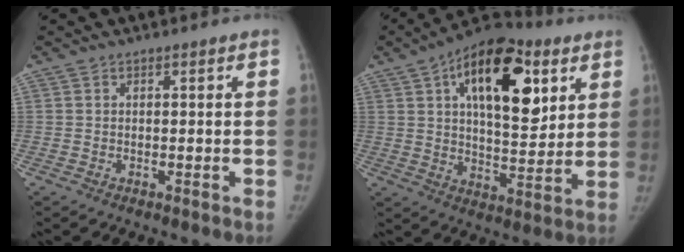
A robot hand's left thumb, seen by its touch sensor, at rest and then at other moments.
{"total": 21.9, "force": [8.5, 10.8, 17.1], "torque": [-0.222, -0.016, 0.128]}